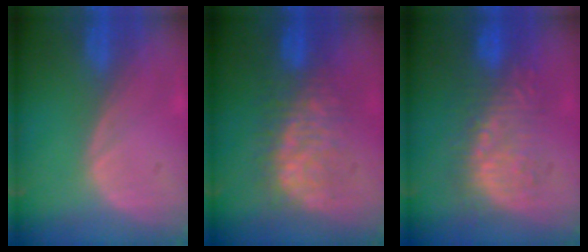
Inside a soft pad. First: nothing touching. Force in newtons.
{"total": 7.8, "press": 7.7, "slide": 1.4}
{"total": 8.8, "press": 8.6, "slide": 1.9}